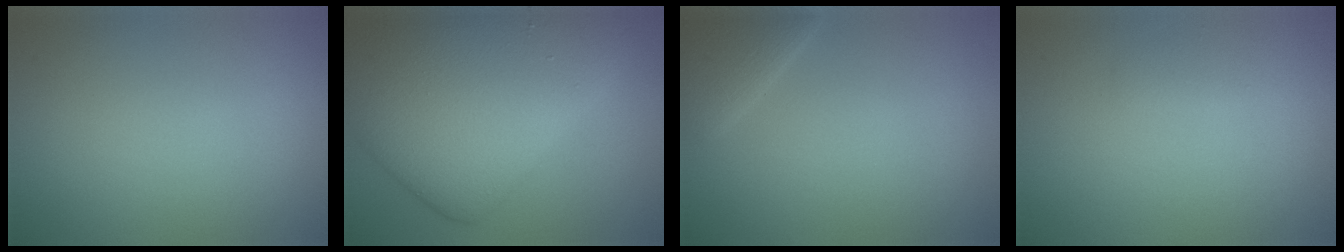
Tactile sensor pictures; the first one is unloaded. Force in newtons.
{"total": 11.6, "press": 11.6, "slide": 0.3}
{"total": 2.3, "press": 2.3, "slide": 0.1}
{"total": 0.7, "press": 0.7, "slide": 0.0}